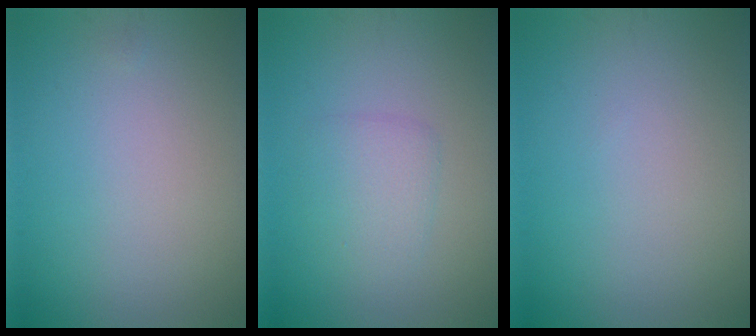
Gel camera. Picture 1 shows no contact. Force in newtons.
{"total": 2.3, "press": 2.3, "slide": 0.1}
{"total": 0.0}